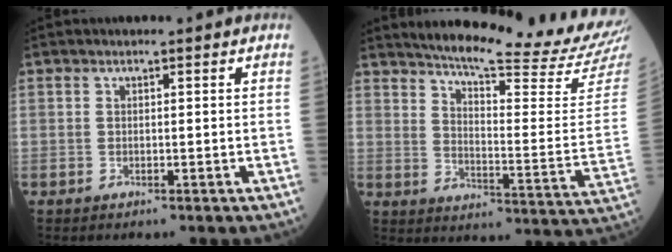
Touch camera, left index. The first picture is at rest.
{"total": 22.9, "force": [21.1, -0.7, 8.9], "torque": [-0.140, -0.106, 0.262]}